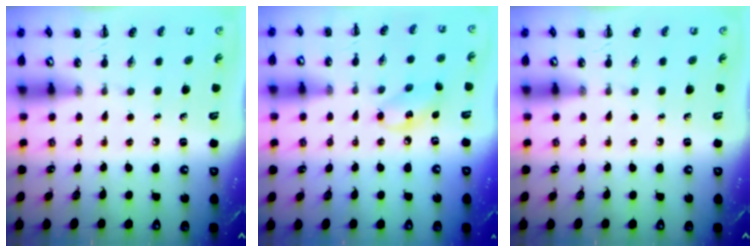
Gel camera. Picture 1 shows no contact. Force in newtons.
{"total": 7.4, "press": 7.3, "slide": 1.0}
{"total": 0.0}